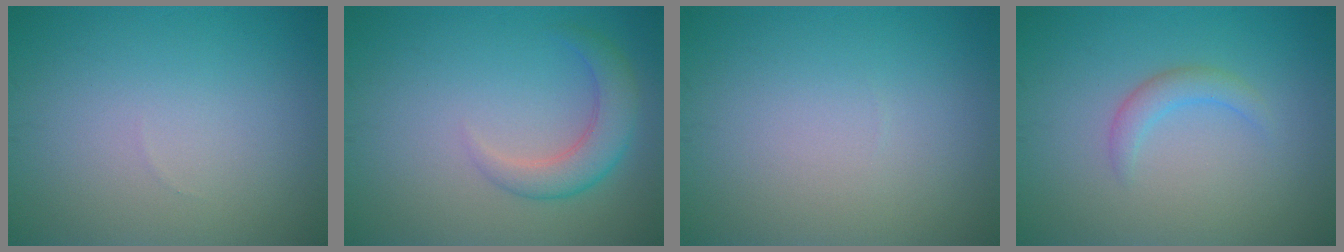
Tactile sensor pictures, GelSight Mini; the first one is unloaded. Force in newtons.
{"total": 3.3, "press": 3.3, "slide": 0.2}
{"total": 0.0}
{"total": 1.7, "press": 1.7, "slide": 0.3}